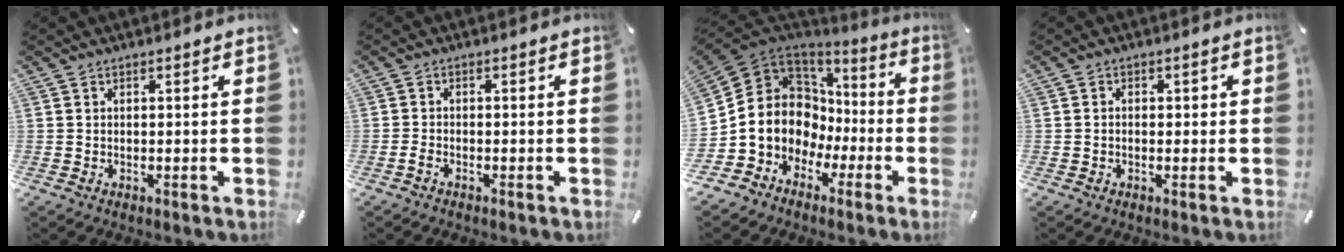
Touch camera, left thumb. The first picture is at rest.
{"total": 1.5, "force": [-1.0, 0.7, 0.9], "torque": [-0.017, 0.003, -0.019]}
{"total": 10.9, "force": [-0.5, 10.5, 2.7], "torque": [-0.073, -0.038, 0.000]}
{"total": 1.6, "force": [-0.6, 1.3, 0.6], "torque": [-0.013, 0.006, -0.015]}